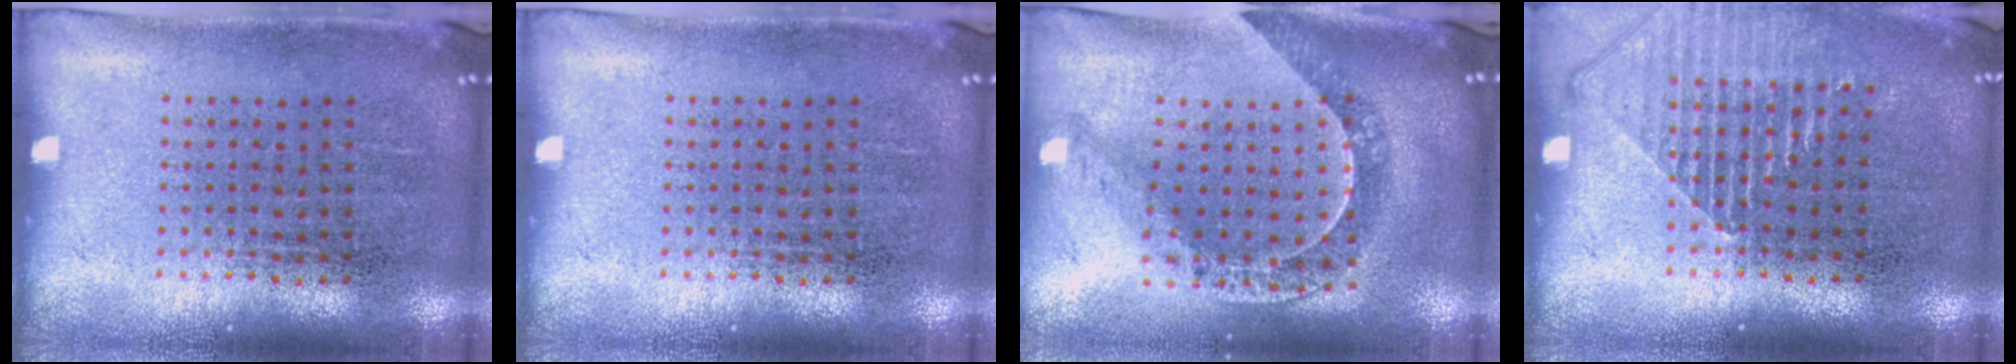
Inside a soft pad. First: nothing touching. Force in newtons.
{"total": 0.0}
{"total": 1.2, "press": 1.2, "slide": 0.2}
{"total": 1.3, "press": 1.3, "slide": 0.1}